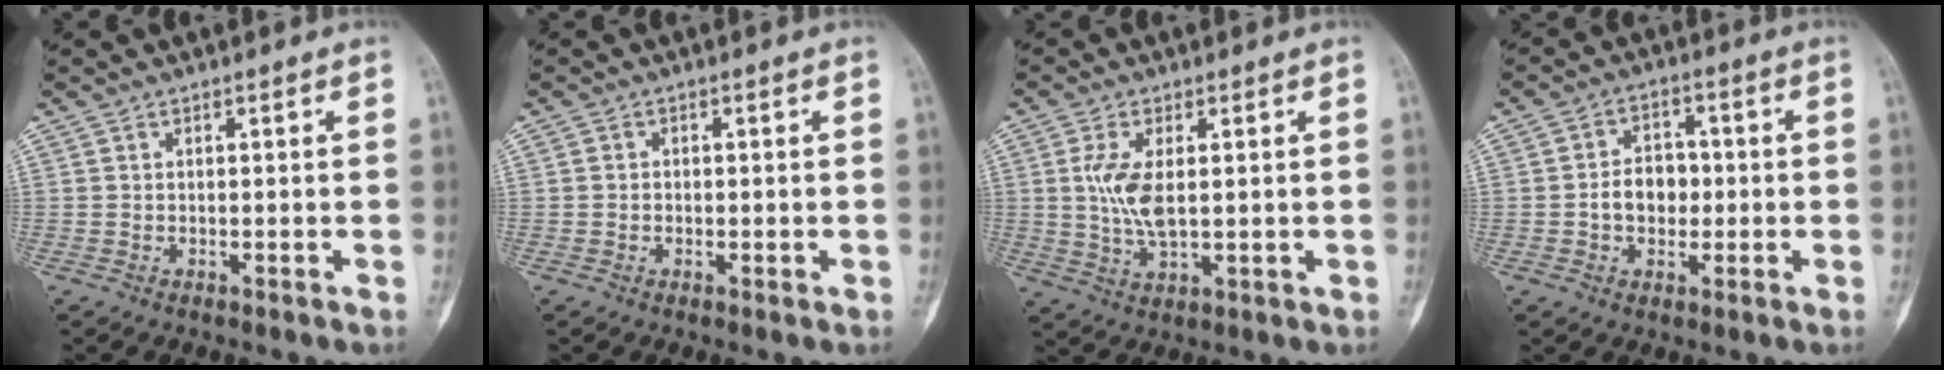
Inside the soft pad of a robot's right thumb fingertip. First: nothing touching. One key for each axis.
{"total": 1.1, "fx": -0.1, "fy": 1.0, "fz": 0.5, "tx": -0.003, "ty": 0.002, "tz": -0.004}
{"total": 7.5, "fx": 1.1, "fy": 3.4, "fz": 6.6, "tx": -0.140, "ty": -0.009, "tz": 0.025}
{"total": 6.7, "fx": -0.7, "fy": 5.1, "fz": 4.3, "tx": -0.046, "ty": 0.018, "tz": -0.017}